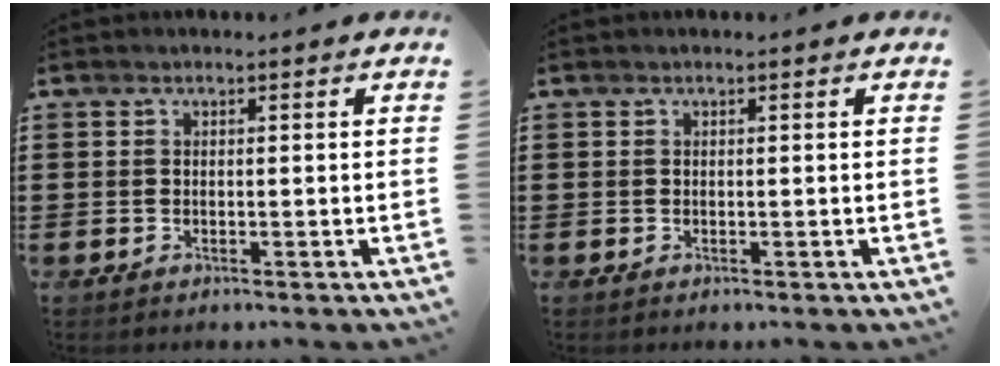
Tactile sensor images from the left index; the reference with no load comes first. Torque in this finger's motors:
{"motor_torque": [0.02, -0.18, -0.03, -0.01]}